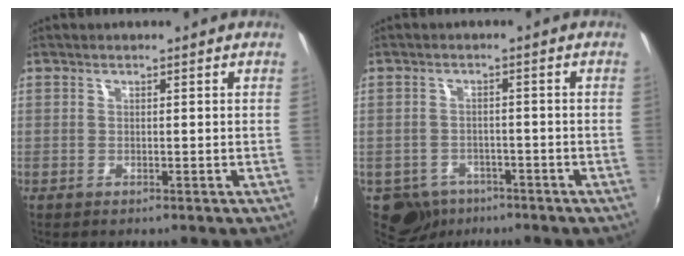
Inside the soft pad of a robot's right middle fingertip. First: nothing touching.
{"total": 7.6, "force": [-4.6, 5.7, 2.1], "torque": [-0.065, -0.003, -0.065]}